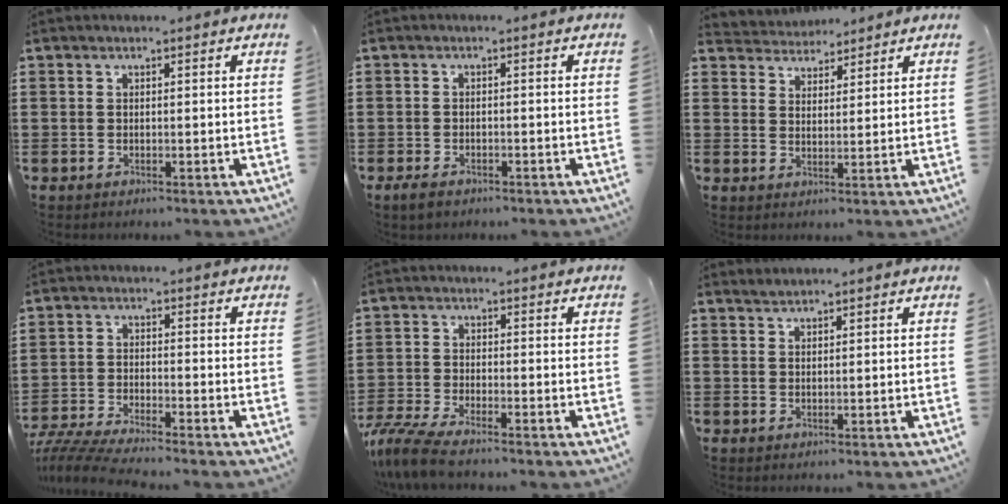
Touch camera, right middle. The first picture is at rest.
{"total": 1.5, "force": [-1.2, 0.7, 0.6], "torque": [-0.020, -0.005, -0.027]}
{"total": 3.6, "force": [3.5, 0.9, -0.7], "torque": [-0.002, -0.013, 0.065]}
{"total": 4.8, "force": [-4.6, -0.1, 1.4], "torque": [-0.044, -0.015, -0.097]}
{"total": 5.5, "force": [-4.8, 0.4, 2.5], "torque": [-0.075, -0.021, -0.103]}
{"total": 1.1, "force": [1.1, -0.2, 0.0], "torque": [-0.003, -0.001, 0.022]}